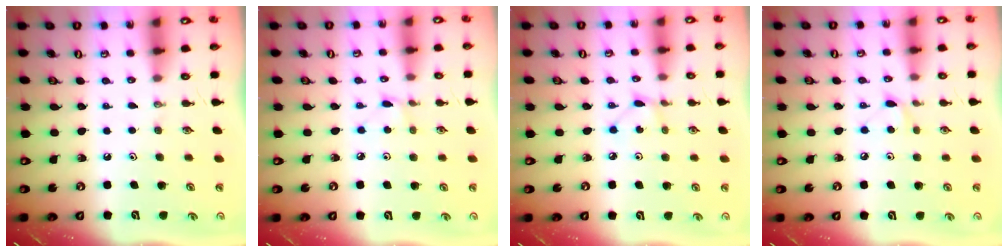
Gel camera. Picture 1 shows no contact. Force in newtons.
{"total": 2.1, "press": 2.1, "slide": 0.2}
{"total": 1.5, "press": 1.5, "slide": 0.1}
{"total": 5.4, "press": 5.3, "slide": 0.8}